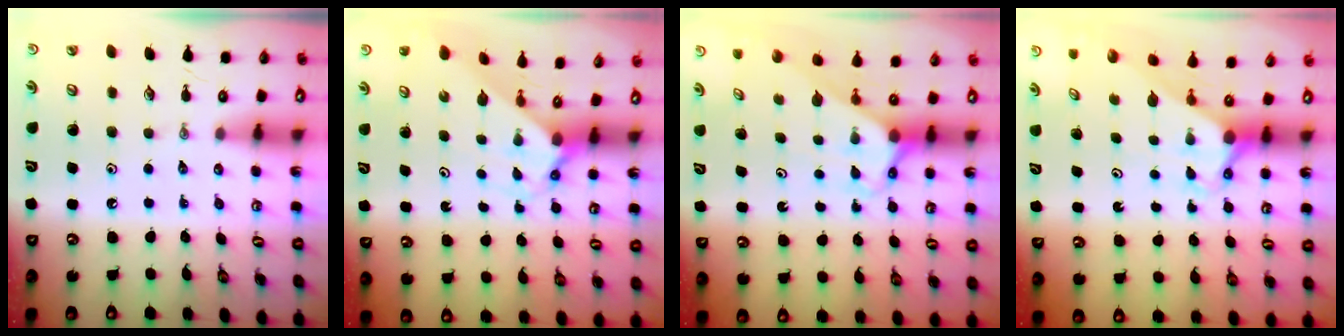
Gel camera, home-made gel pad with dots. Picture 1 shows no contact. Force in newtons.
{"total": 2.3, "press": 2.2, "slide": 0.2}
{"total": 2.7, "press": 2.7, "slide": 0.2}
{"total": 2.7, "press": 2.7, "slide": 0.0}